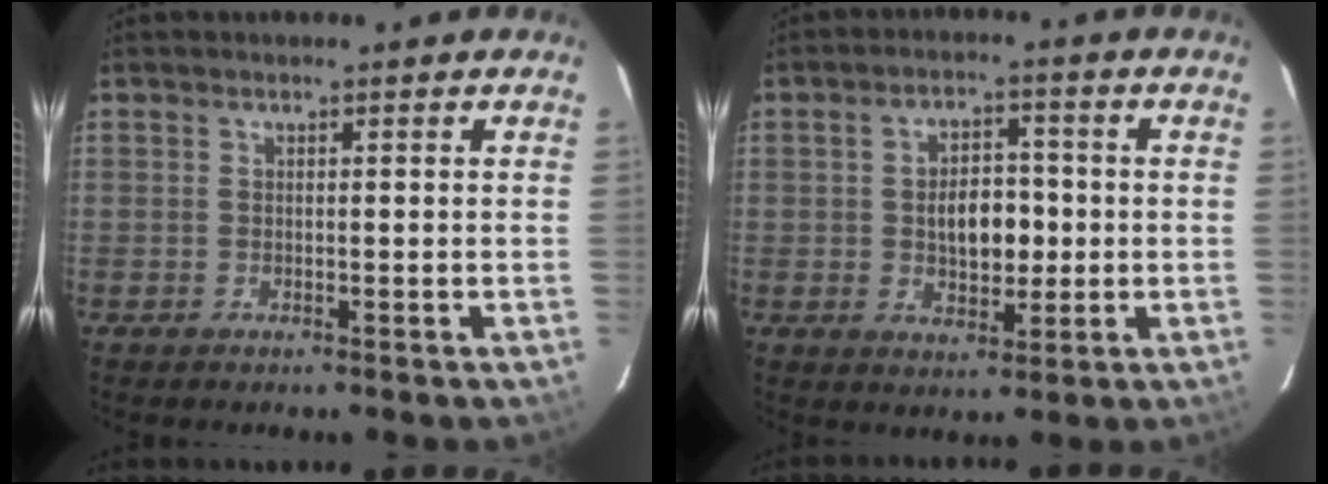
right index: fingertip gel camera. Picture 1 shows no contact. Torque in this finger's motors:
{"motor_torque": [1.03, 0.12, 0.46, 0.09]}